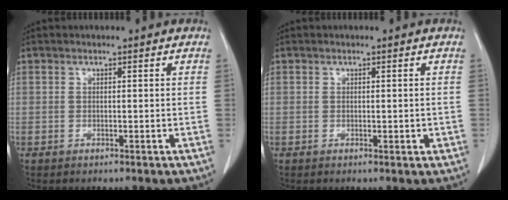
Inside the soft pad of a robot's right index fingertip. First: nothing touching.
{"total": 1.1, "force": [-0.1, 0.6, 0.9], "torque": [-0.008, 0.000, 0.002]}